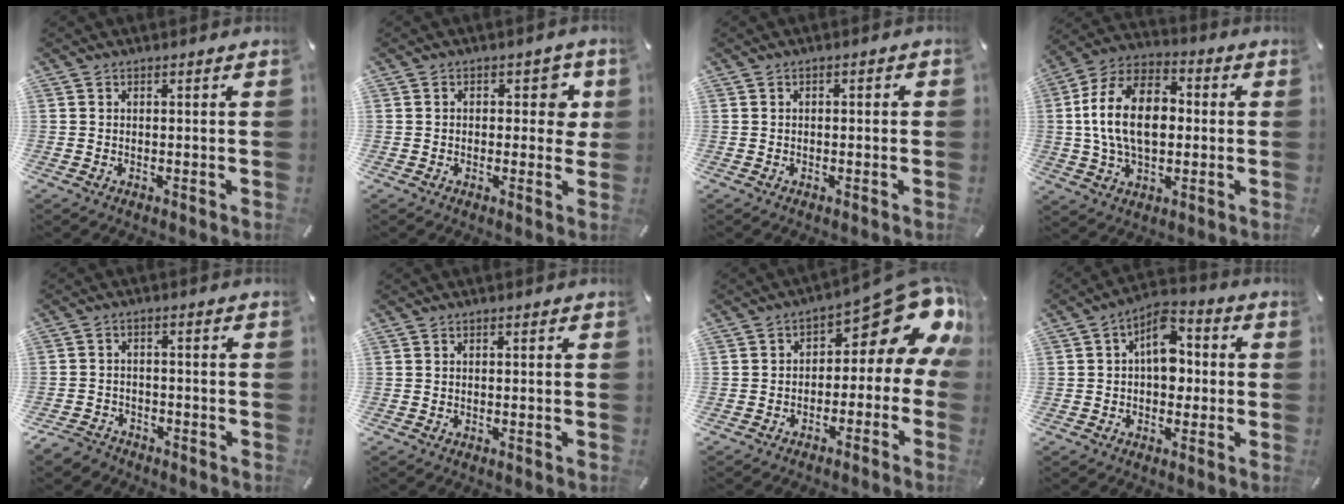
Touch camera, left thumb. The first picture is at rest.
{"total": 5.6, "force": [1.2, 3.6, 4.2], "torque": [-0.038, -0.003, 0.009]}
{"total": 1.0, "force": [-0.5, 0.5, 0.7], "torque": [-0.013, 0.002, -0.010]}
{"total": 16.4, "force": [0.3, 10.8, 12.4], "torque": [-0.266, 0.011, 0.001]}
{"total": 4.7, "force": [-3.9, 2.3, 1.0], "torque": [-0.033, 0.015, -0.080]}
{"total": 0.0}
{"total": 12.7, "force": [5.9, 6.2, 9.3], "torque": [-0.114, -0.052, 0.091]}
{"total": 9.2, "force": [0.6, 6.2, 6.8], "torque": [-0.088, 0.003, 0.007]}